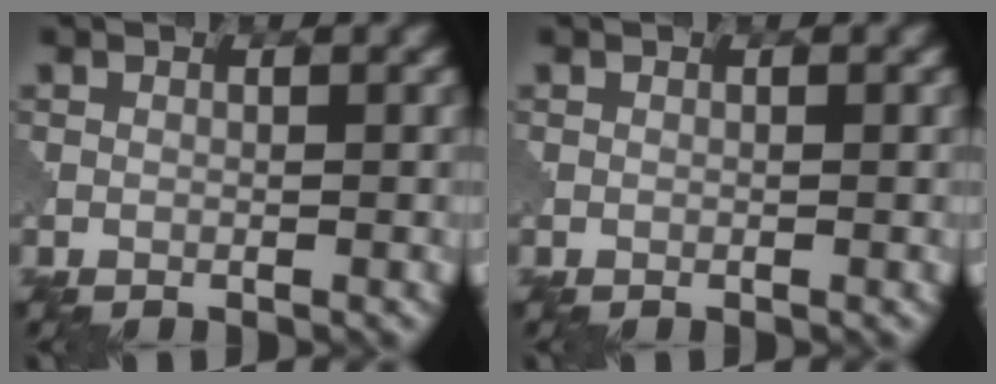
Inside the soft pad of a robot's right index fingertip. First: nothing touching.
{"total": 0.0}